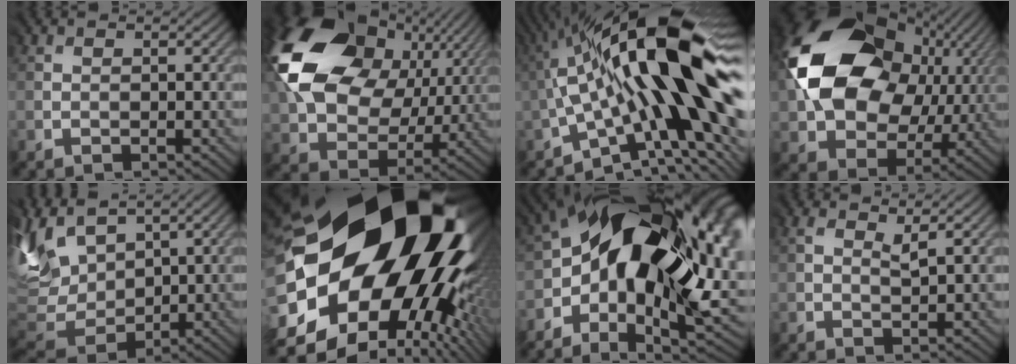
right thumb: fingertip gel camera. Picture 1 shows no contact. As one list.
[{"total": 19.0, "force": [5.4, 13.5, 12.3], "torque": [-0.295, 0.016, 0.105]}, {"total": 20.5, "force": [1.3, 7.2, 19.1], "torque": [-0.332, 0.026, 0.009]}, {"total": 19.6, "force": [3.7, 14.6, 12.5], "torque": [-0.270, -0.010, 0.086]}, {"total": 11.8, "force": [5.5, 7.7, 7.1], "torque": [-0.221, 0.029, 0.099]}, {"total": 23.4, "force": [1.2, 17.3, 15.7], "torque": [-0.282, -0.069, 0.008]}, {"total": 21.3, "force": [0.9, 11.9, 17.6], "torque": [-0.304, -0.025, 0.028]}, {"total": 2.1, "force": [1.3, 0.8, 1.4], "torque": [-0.036, -0.001, 0.026]}]